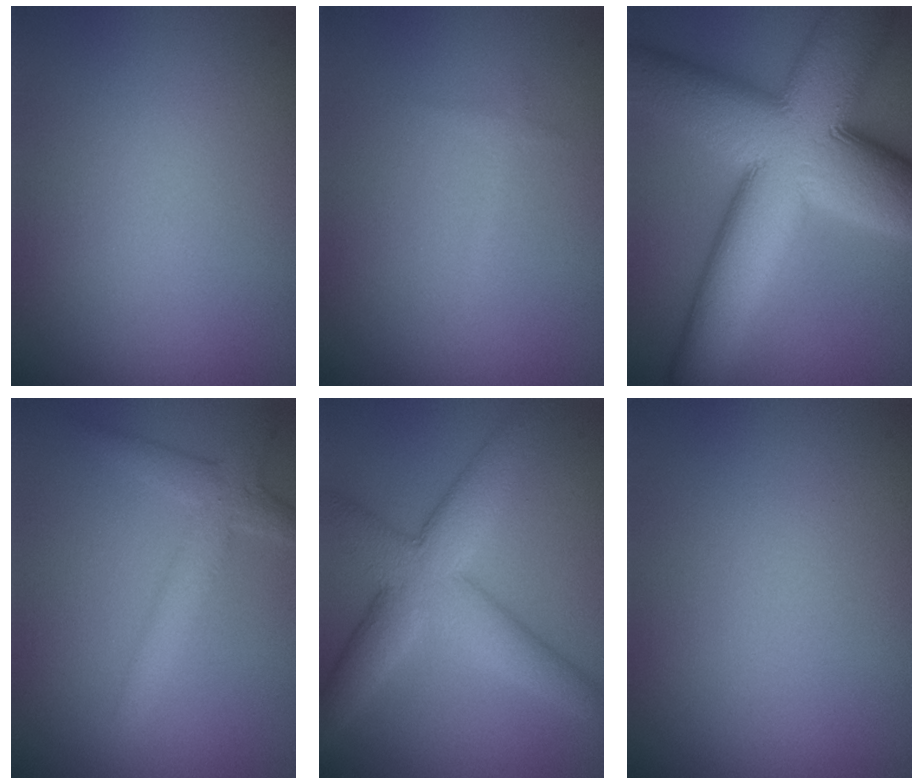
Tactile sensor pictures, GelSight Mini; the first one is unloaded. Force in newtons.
{"total": 0.7, "press": 0.7, "slide": 0.1}
{"total": 17.4, "press": 17.4, "slide": 0.5}
{"total": 2.7, "press": 2.7, "slide": 0.1}
{"total": 6.9, "press": 6.9, "slide": 0.1}
{"total": 0.0}